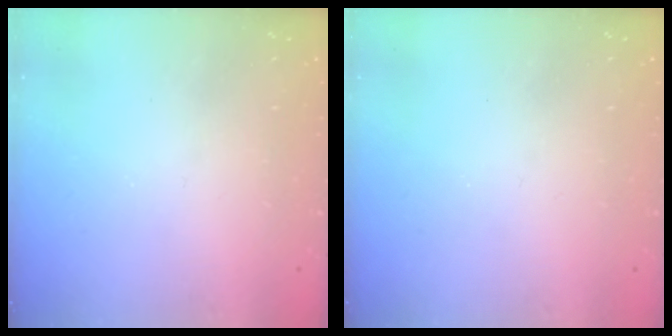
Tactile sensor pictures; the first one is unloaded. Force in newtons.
{"total": 0.0}